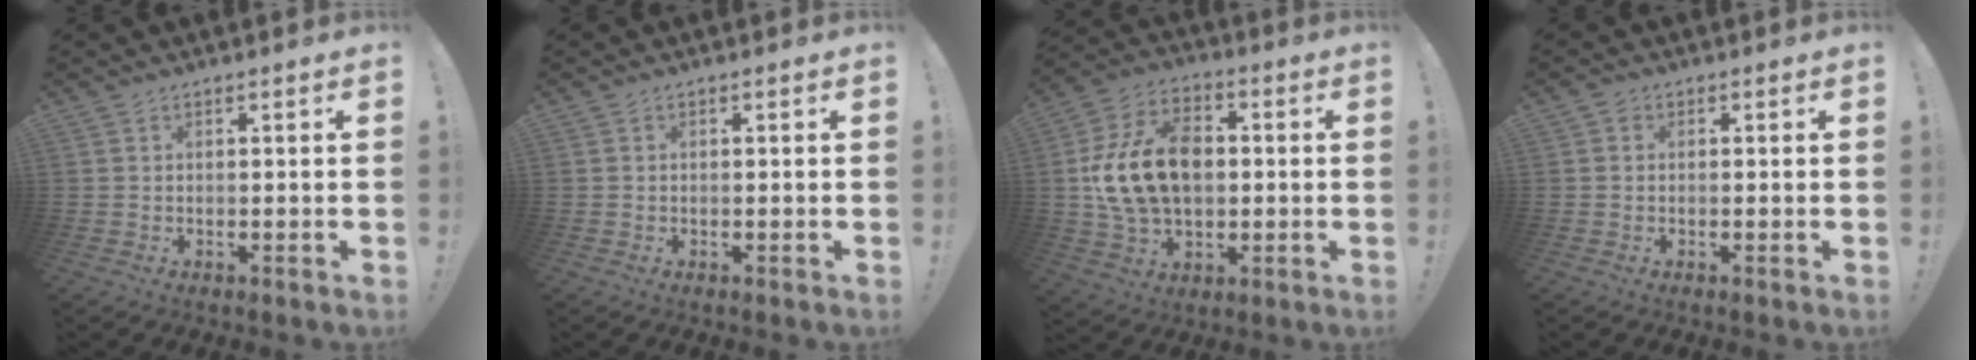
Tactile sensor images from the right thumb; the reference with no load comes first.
{"total": 0.0}
{"total": 19.7, "force": [1.3, 13.8, 13.9], "torque": [-0.232, 0.008, 0.030]}
{"total": 1.0, "force": [-0.2, 0.9, 0.3], "torque": [-0.005, 0.004, -0.004]}